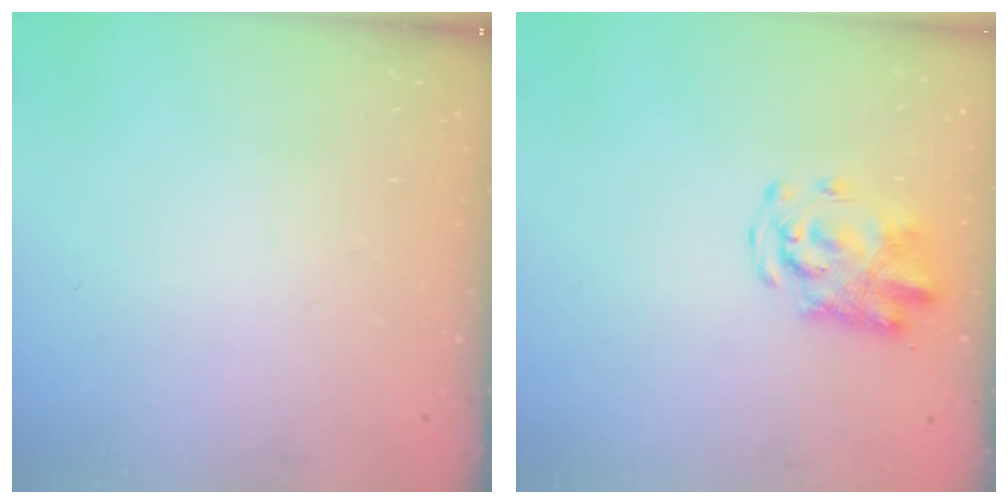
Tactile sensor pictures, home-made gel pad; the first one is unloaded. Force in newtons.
{"total": 5.1, "press": 5.1, "slide": 0.6}